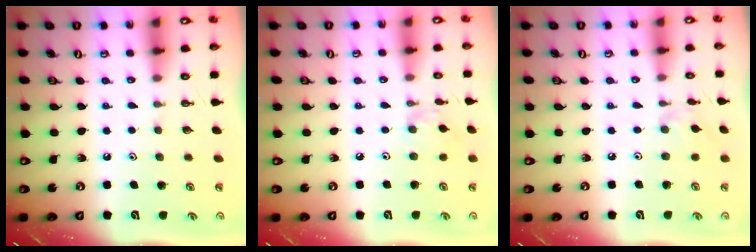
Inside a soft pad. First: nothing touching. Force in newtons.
{"total": 3.0, "press": 3.0, "slide": 0.5}
{"total": 1.6, "press": 1.6, "slide": 0.3}